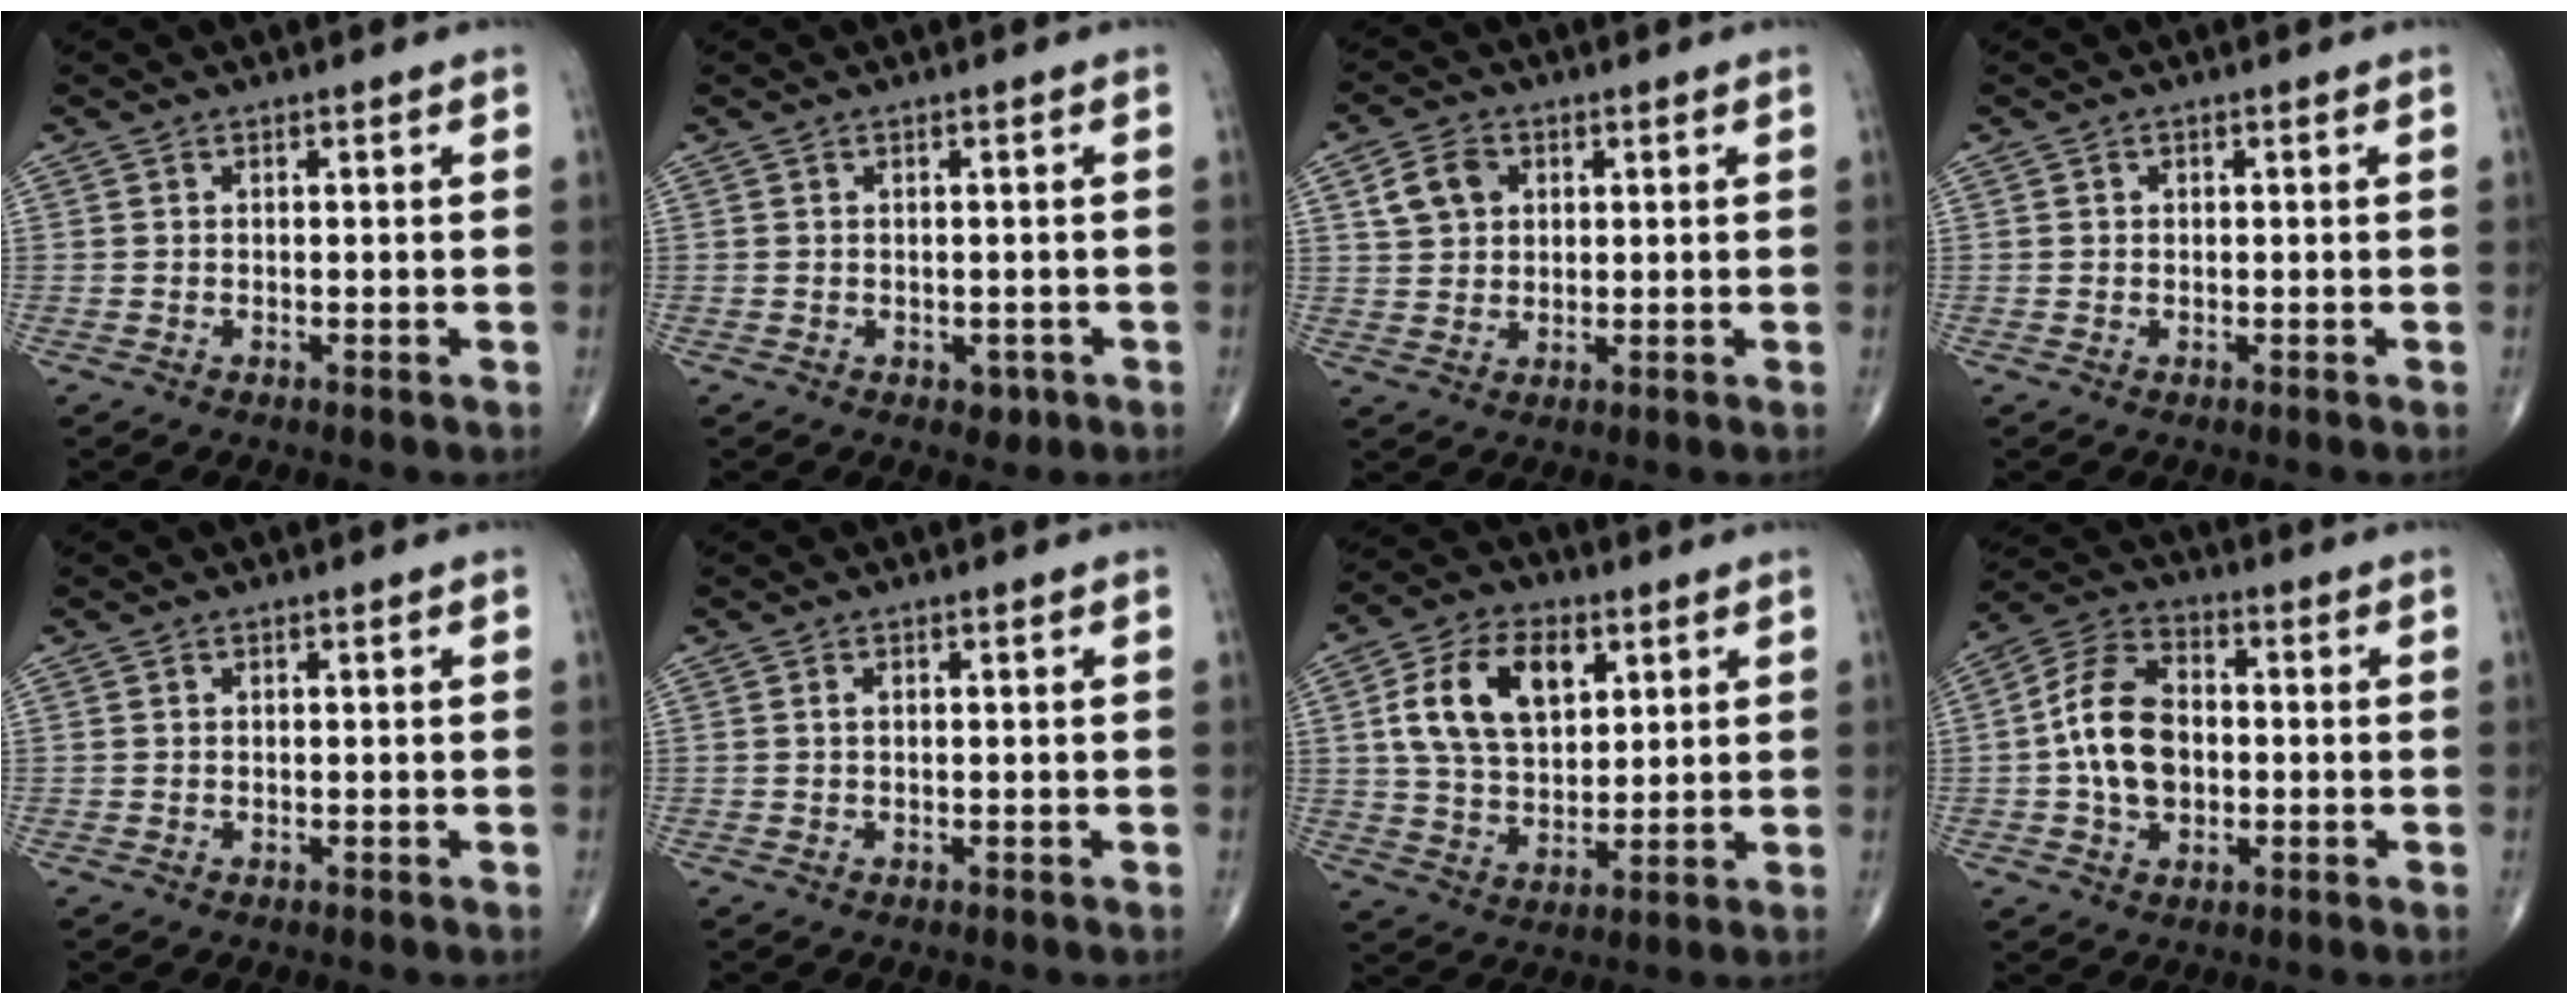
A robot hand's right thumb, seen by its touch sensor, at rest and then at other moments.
{"total": 1.7, "force": [-0.5, 1.3, 0.9], "torque": [0.002, 0.002, 0.000]}
{"total": 6.3, "force": [2.2, 4.9, 3.3], "torque": [-0.043, -0.001, 0.041]}
{"total": 0.5, "force": [0.1, 0.5, 0.1], "torque": [0.003, 0.001, 0.002]}
{"total": 0.0}
{"total": 0.9, "force": [0.2, 0.5, 0.7], "torque": [-0.014, 0.004, 0.006]}
{"total": 14.8, "force": [4.8, 9.4, 10.4], "torque": [-0.166, -0.006, 0.090]}
{"total": 12.5, "force": [-0.6, 8.5, 9.2], "torque": [-0.150, 0.026, -0.017]}